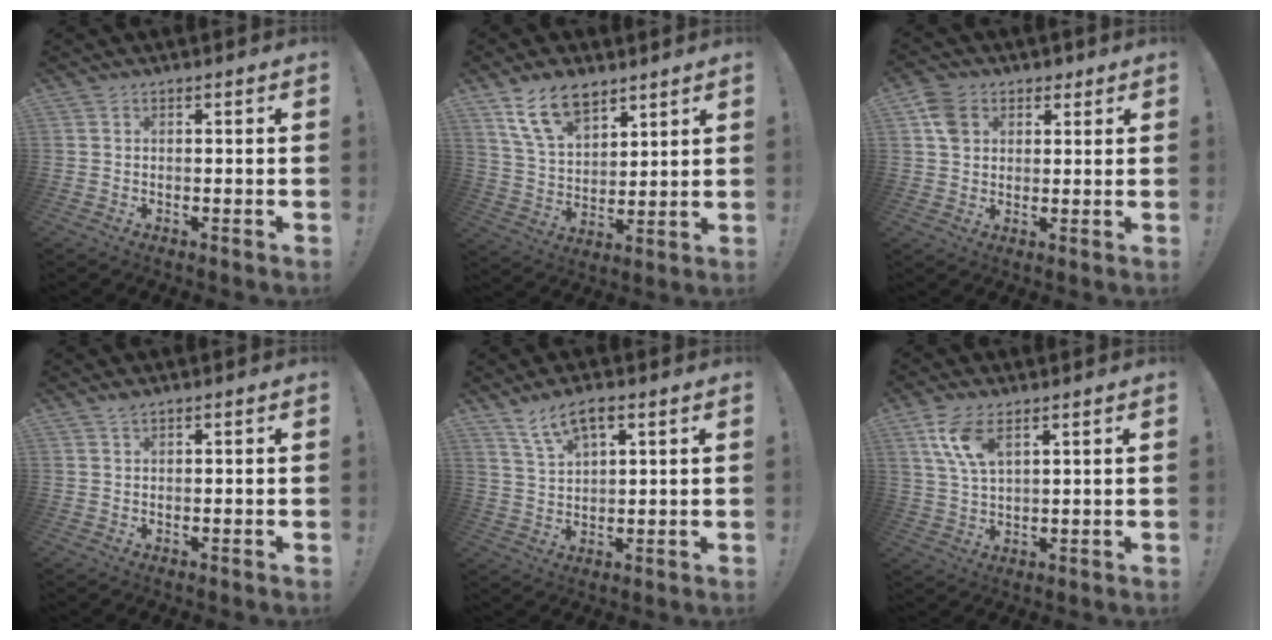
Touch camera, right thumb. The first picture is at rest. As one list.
[{"total": 13.1, "force": [8.7, 7.1, 6.7], "torque": [-0.121, -0.039, 0.167]}, {"total": 7.7, "force": [3.0, 6.3, 3.4], "torque": [-0.047, 0.000, 0.060]}, {"total": 1.5, "force": [1.3, 0.4, 0.3], "torque": [0.000, 0.000, 0.023]}, {"total": 7.1, "force": [4.5, 2.6, 4.9], "torque": [-0.095, -0.012, 0.082]}, {"total": 9.0, "force": [4.8, 3.7, 6.6], "torque": [-0.128, -0.015, 0.087]}]